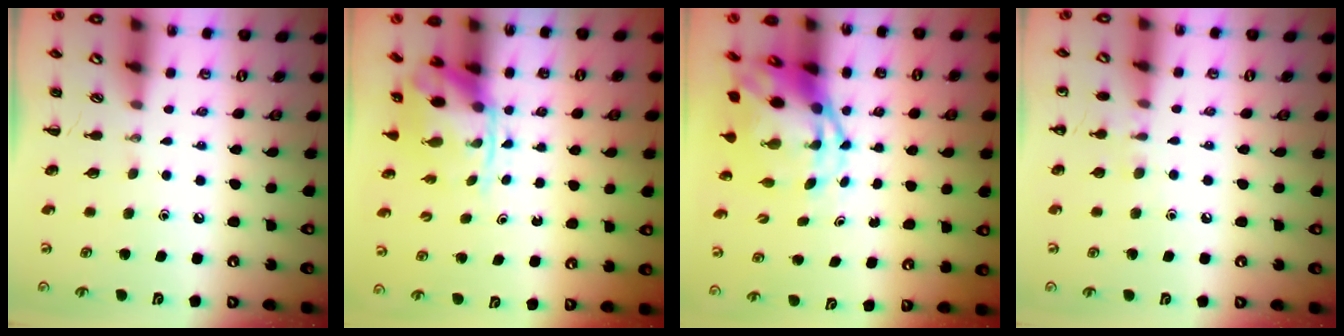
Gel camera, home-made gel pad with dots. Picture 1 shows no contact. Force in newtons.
{"total": 3.8, "press": 3.7, "slide": 0.8}
{"total": 6.3, "press": 6.1, "slide": 1.7}
{"total": 5.0, "press": 4.7, "slide": 1.5}